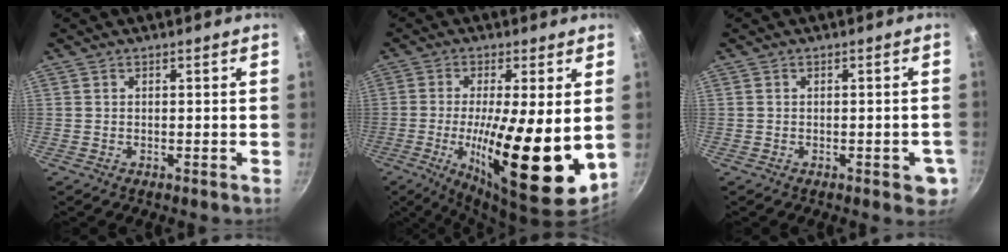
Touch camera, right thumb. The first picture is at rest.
{"total": 19.3, "force": [-1.4, 5.1, 18.5], "torque": [-0.298, -0.024, -0.022]}
{"total": 4.1, "force": [-1.4, 1.9, 3.3], "torque": [-0.021, 0.006, -0.018]}